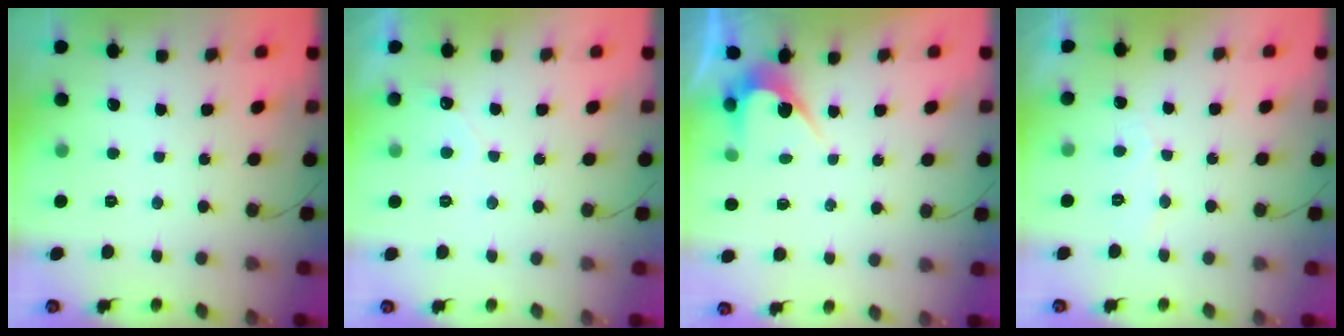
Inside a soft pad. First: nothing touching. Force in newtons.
{"total": 2.8, "press": 2.8, "slide": 0.2}
{"total": 2.8, "press": 2.8, "slide": 0.1}
{"total": 5.4, "press": 5.4, "slide": 0.4}